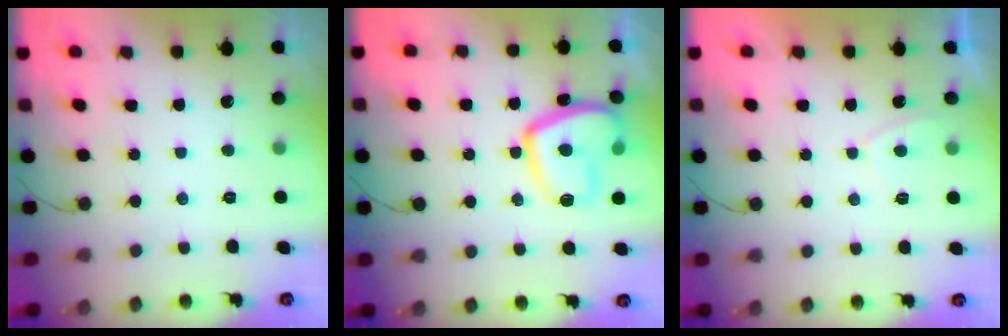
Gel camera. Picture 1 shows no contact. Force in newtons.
{"total": 16.0, "press": 15.9, "slide": 1.7}
{"total": 1.9, "press": 1.9, "slide": 0.6}